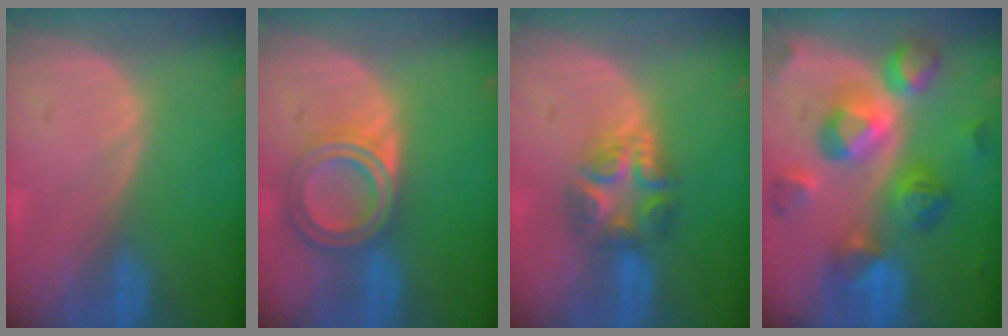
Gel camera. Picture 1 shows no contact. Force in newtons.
{"total": 6.9, "press": 6.2, "slide": 3.1}
{"total": 6.5, "press": 6.1, "slide": 2.3}
{"total": 11.4, "press": 11.3, "slide": 1.1}